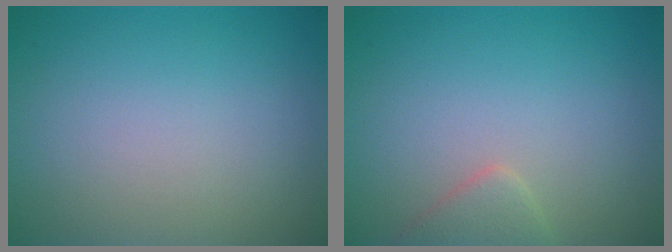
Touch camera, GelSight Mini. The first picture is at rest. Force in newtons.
{"total": 1.9, "press": 1.9, "slide": 0.1}